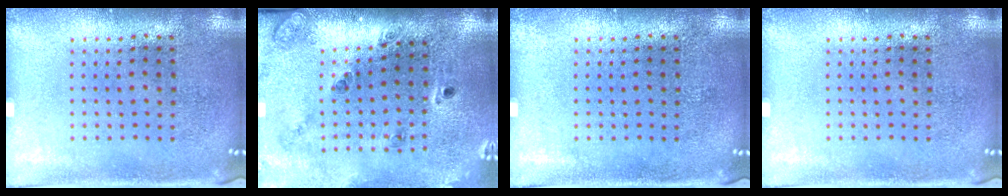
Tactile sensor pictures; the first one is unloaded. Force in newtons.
{"total": 1.8, "press": 1.6, "slide": 0.8}
{"total": 0.0}
{"total": 0.0}